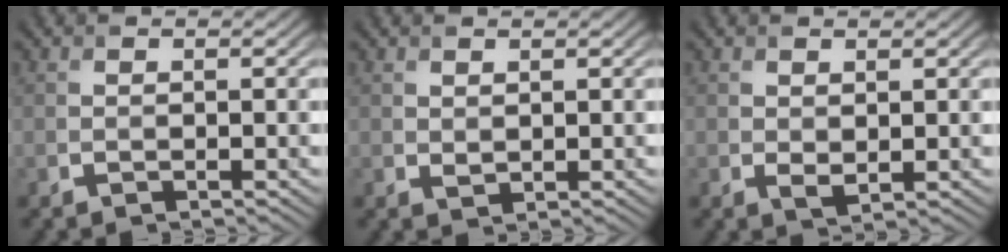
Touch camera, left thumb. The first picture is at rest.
{"total": 0.9, "force": [0.6, 0.5, 0.4], "torque": [-0.012, -0.004, 0.015]}
{"total": 1.3, "force": [0.3, 0.8, 1.0], "torque": [-0.021, -0.005, 0.010]}